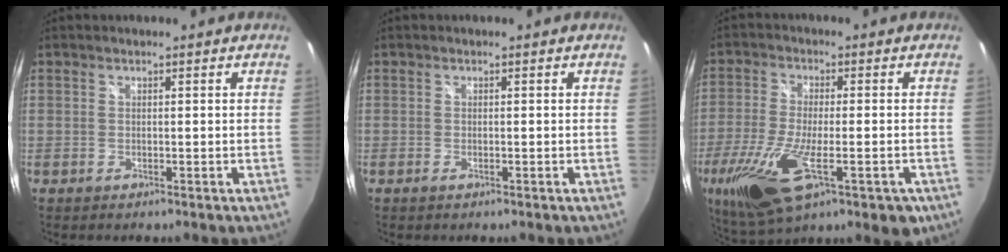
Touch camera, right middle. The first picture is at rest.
{"total": 0.7, "force": [-0.4, 0.4, 0.4], "torque": [-0.007, -0.003, -0.007]}
{"total": 21.0, "force": [-8.8, 8.2, 17.2], "torque": [-0.353, -0.075, -0.140]}